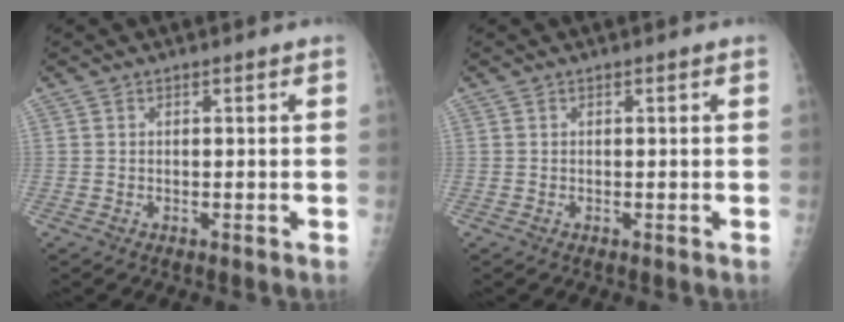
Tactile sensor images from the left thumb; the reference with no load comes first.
{"total": 0.0}